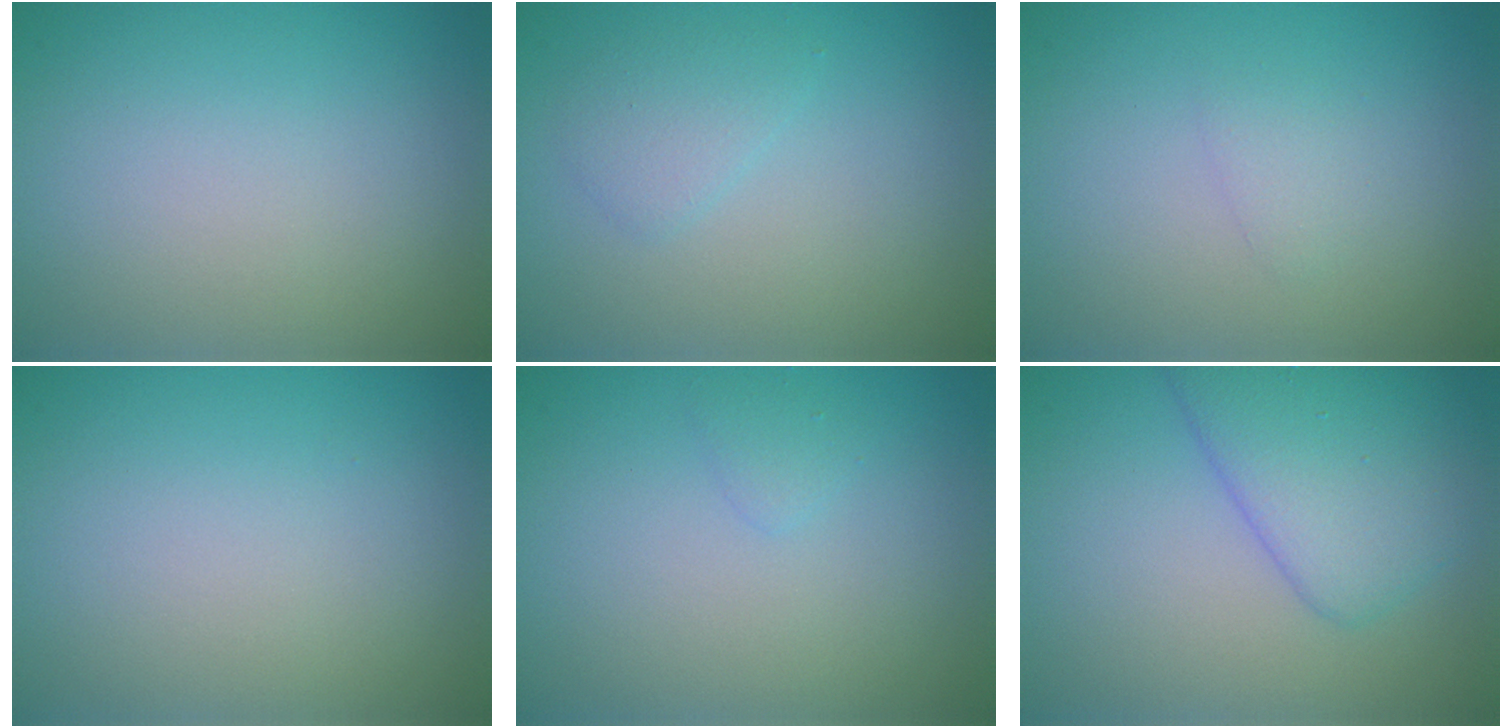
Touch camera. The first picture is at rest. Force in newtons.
{"total": 1.5, "press": 1.5, "slide": 0.2}
{"total": 0.9, "press": 0.9, "slide": 0.0}
{"total": 0.0}
{"total": 0.7, "press": 0.7, "slide": 0.1}
{"total": 5.4, "press": 5.4, "slide": 0.2}